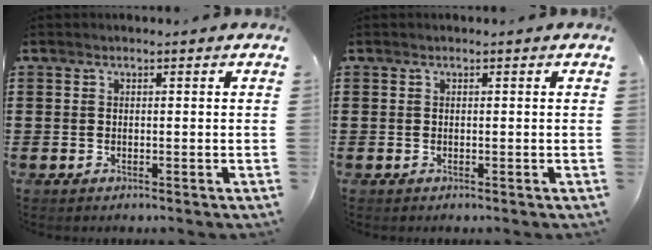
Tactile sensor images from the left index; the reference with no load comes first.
{"total": 0.0}